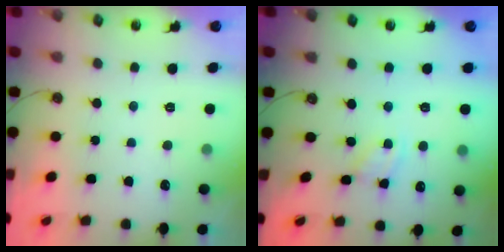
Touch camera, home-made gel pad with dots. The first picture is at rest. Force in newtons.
{"total": 1.8, "press": 1.8, "slide": 0.3}